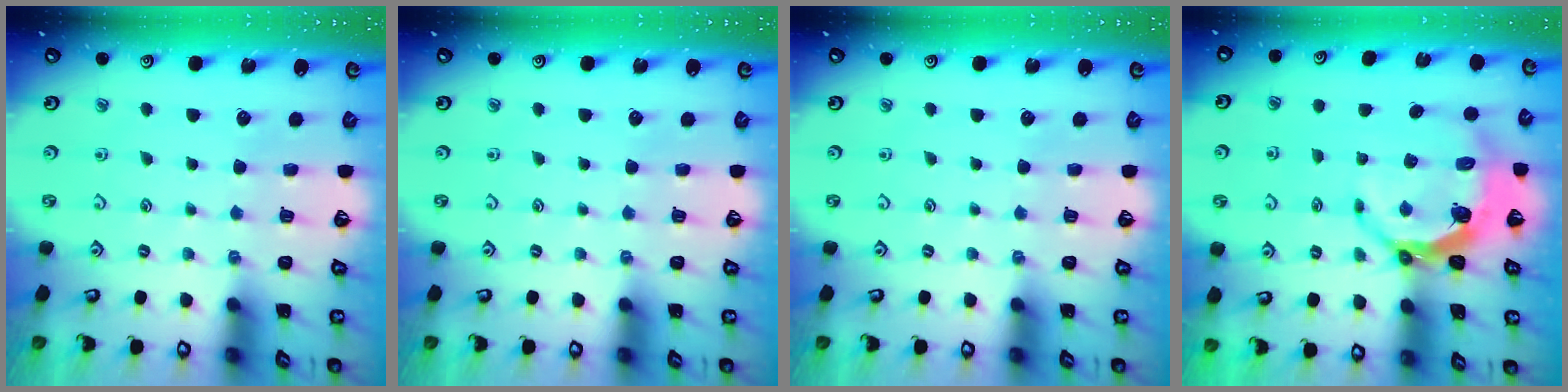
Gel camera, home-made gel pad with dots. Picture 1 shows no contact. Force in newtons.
{"total": 0.0}
{"total": 0.0}
{"total": 6.5, "press": 5.3, "slide": 3.8}